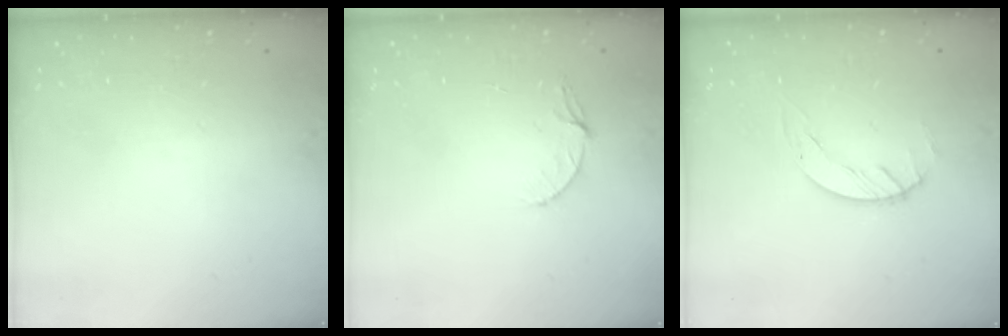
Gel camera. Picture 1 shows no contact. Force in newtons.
{"total": 4.7, "press": 4.7, "slide": 0.4}
{"total": 1.5, "press": 1.5, "slide": 0.2}